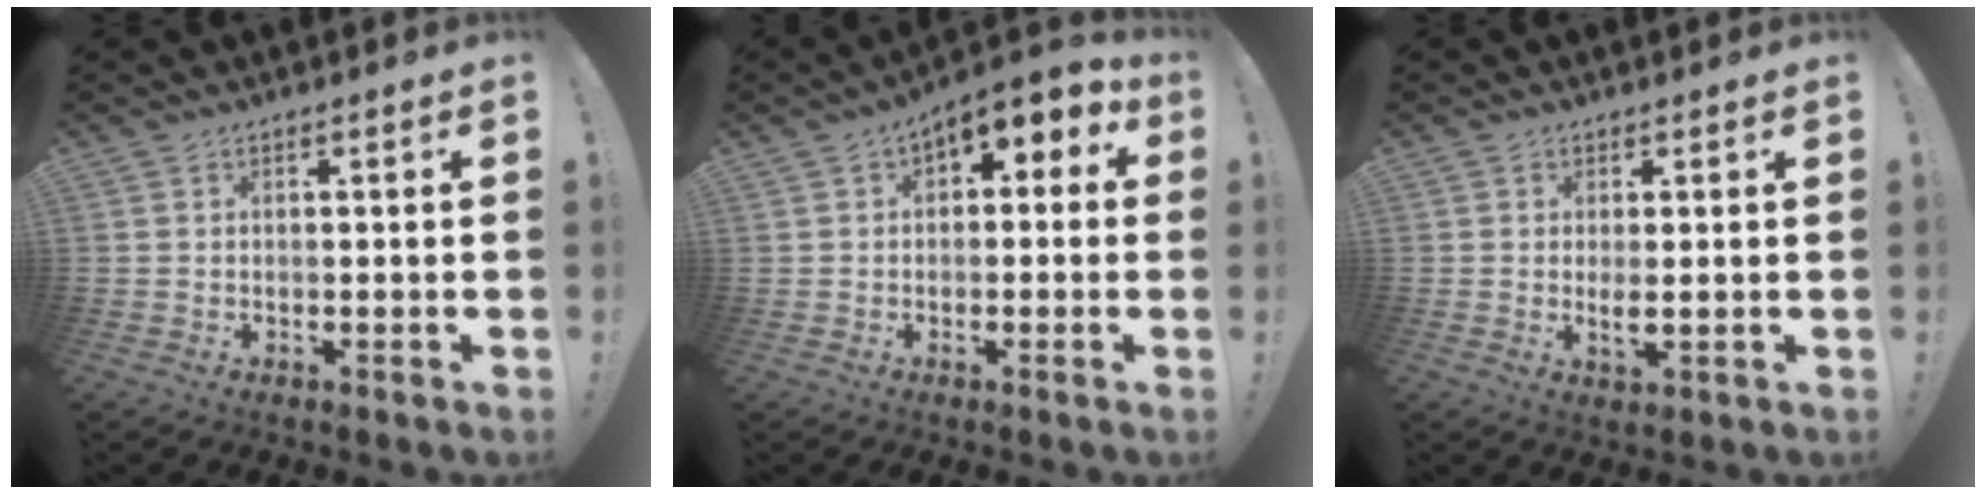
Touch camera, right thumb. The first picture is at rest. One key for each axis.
{"total": 4.7, "fx": 1.5, "fy": 2.8, "fz": 3.4, "tx": -0.043, "ty": -0.006, "tz": 0.027}
{"total": 3.0, "fx": 0.5, "fy": 0.6, "fz": 2.9, "tx": -0.039, "ty": -0.009, "tz": 0.008}